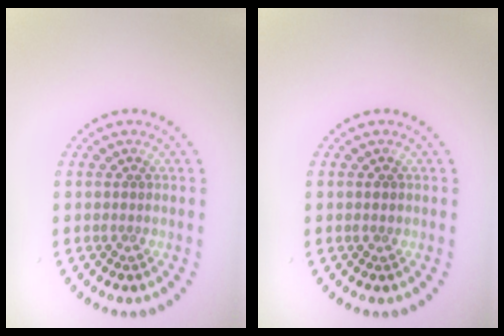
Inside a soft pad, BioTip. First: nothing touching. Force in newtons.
{"total": 0.8, "press": 0.8, "slide": 0.0}